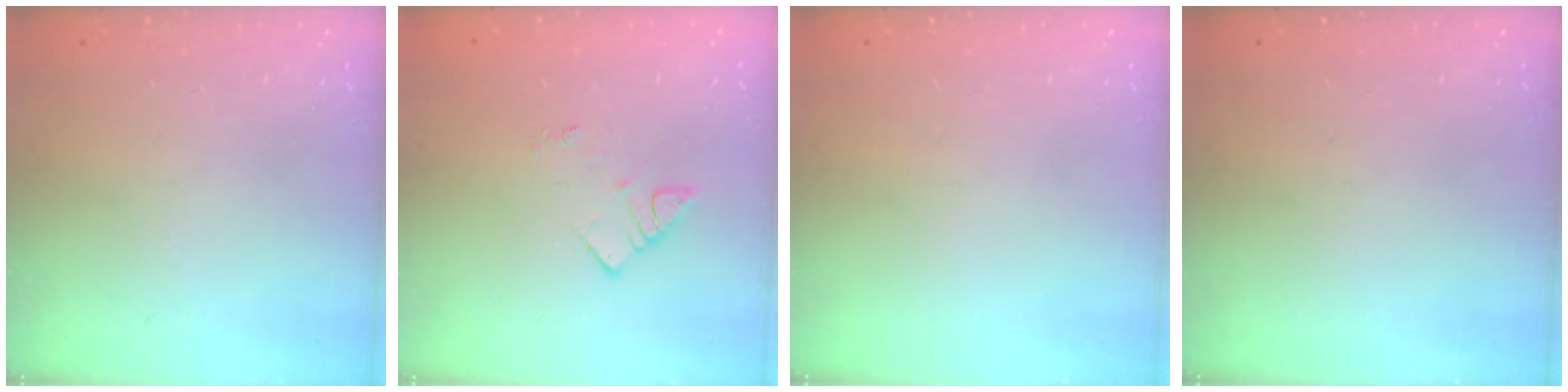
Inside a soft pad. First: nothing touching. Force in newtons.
{"total": 2.7, "press": 2.7, "slide": 0.4}
{"total": 0.0}
{"total": 0.0}